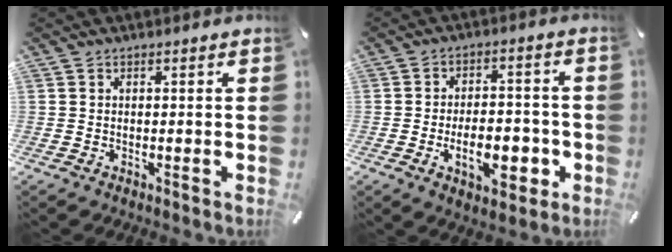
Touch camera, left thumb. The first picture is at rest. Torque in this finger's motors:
{"motor_torque": [0.59, 1.29, 0.25, -0.08, 0.12]}